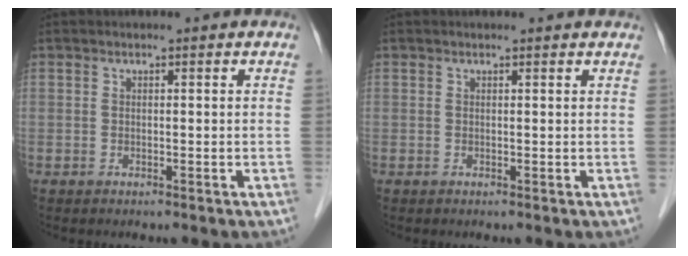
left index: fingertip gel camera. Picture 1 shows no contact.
{"total": 1.8, "force": [1.7, 0.2, 0.3], "torque": [-0.012, 0.004, 0.013]}